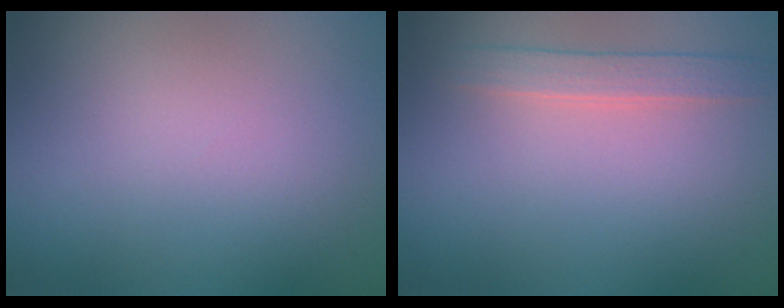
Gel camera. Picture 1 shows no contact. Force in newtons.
{"total": 1.8, "press": 1.8, "slide": 0.1}